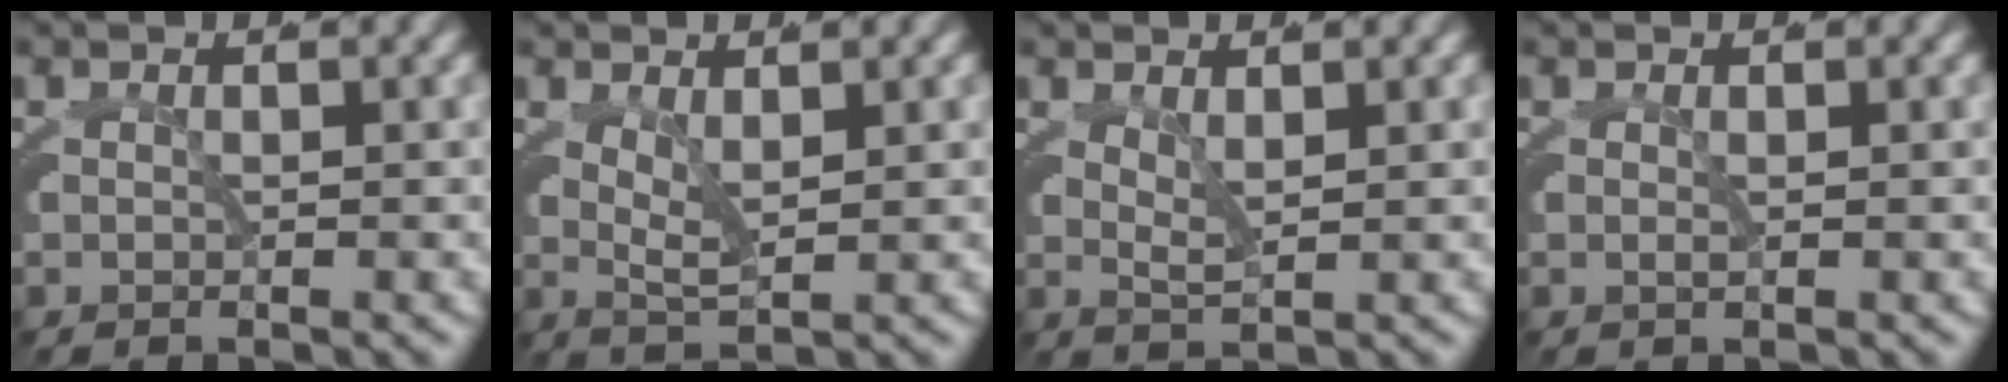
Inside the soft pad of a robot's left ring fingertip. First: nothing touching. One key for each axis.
{"total": 3.5, "fx": 1.5, "fy": 1.7, "fz": 2.7, "tx": -0.053, "ty": -0.009, "tz": 0.028}
{"total": 2.3, "fx": 1.4, "fy": 0.9, "fz": 1.6, "tx": -0.036, "ty": -0.012, "tz": 0.029}
{"total": 0.0}